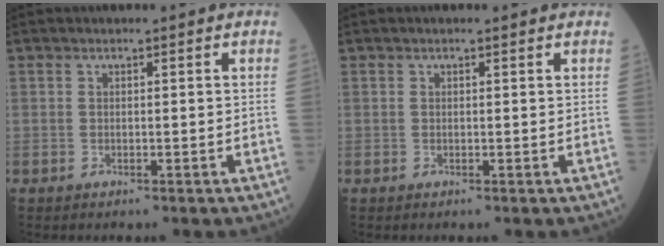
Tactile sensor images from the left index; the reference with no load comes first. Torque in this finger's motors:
{"motor_torque": [-0.01, 0.13, -0.12, -0.01]}